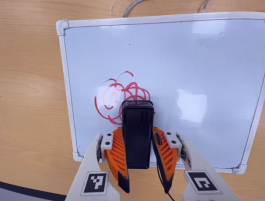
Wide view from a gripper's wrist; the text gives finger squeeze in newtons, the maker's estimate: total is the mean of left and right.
{"total": 4.4, "left": 2.8, "right": 6.0}